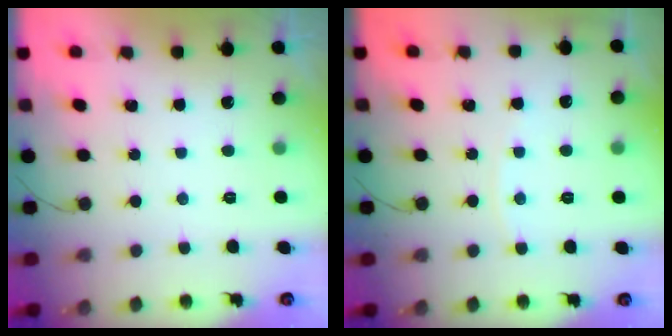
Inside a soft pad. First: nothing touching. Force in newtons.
{"total": 2.9, "press": 2.8, "slide": 0.4}